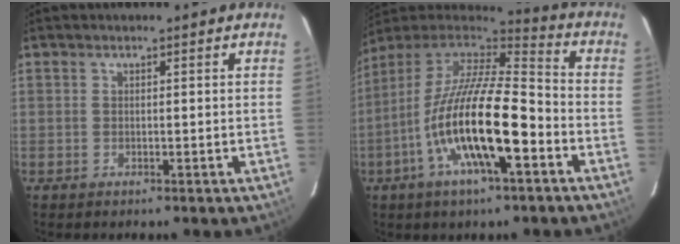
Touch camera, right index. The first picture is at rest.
{"total": 20.1, "force": [-7.3, 5.2, 18.0], "torque": [-0.331, -0.024, -0.141]}